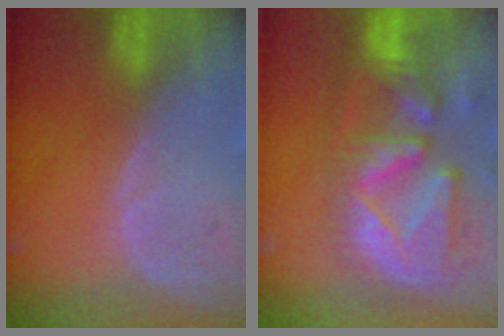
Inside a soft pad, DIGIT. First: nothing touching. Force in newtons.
{"total": 13.1, "press": 11.3, "slide": 6.6}